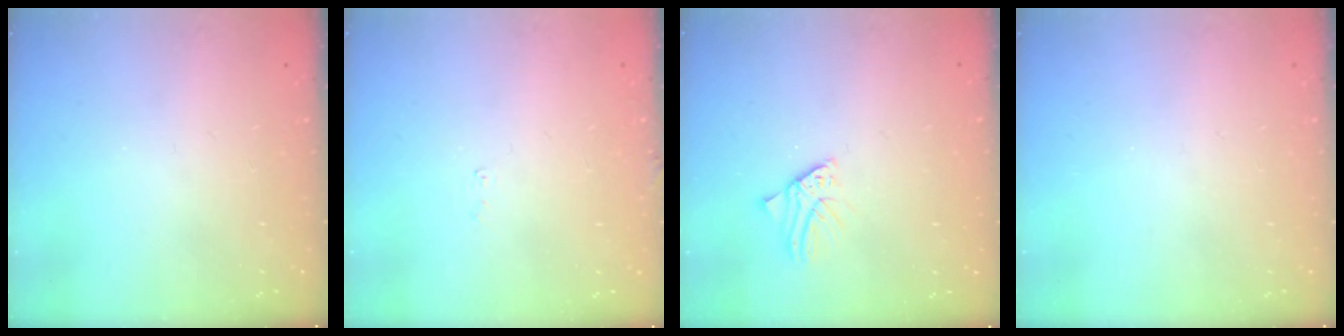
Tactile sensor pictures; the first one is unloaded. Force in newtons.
{"total": 3.2, "press": 3.2, "slide": 0.1}
{"total": 1.6, "press": 1.6, "slide": 0.2}
{"total": 0.0}